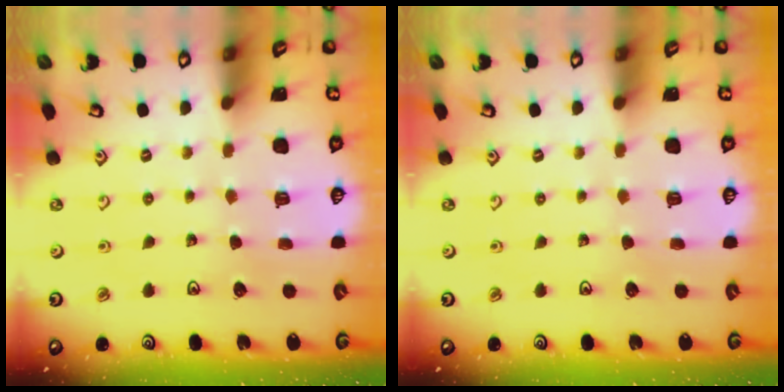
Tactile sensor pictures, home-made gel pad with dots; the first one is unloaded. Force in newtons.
{"total": 0.0}